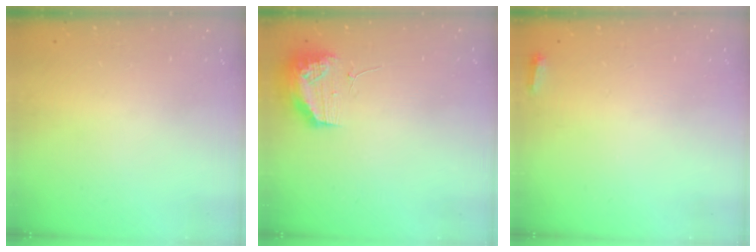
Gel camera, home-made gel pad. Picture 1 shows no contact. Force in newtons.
{"total": 13.5, "press": 11.5, "slide": 7.0}
{"total": 2.7, "press": 2.6, "slide": 0.9}